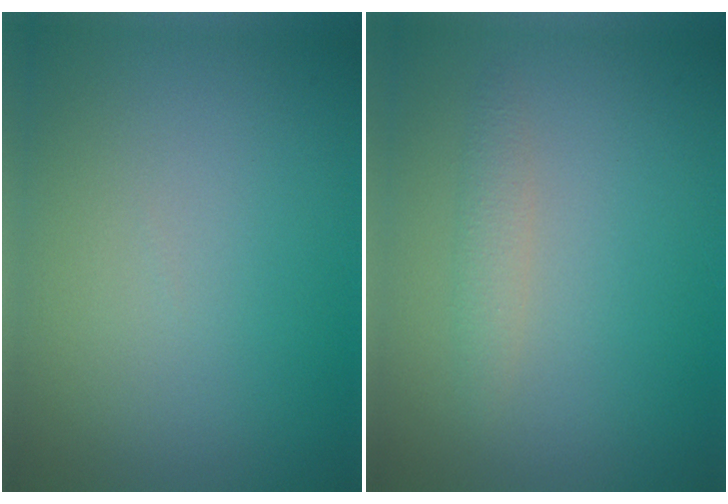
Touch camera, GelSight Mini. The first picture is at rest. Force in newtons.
{"total": 1.3, "press": 1.3, "slide": 0.0}